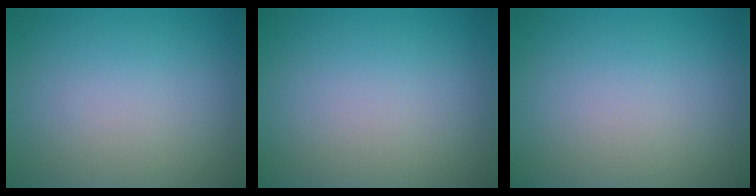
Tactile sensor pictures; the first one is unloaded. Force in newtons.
{"total": 0.0}
{"total": 0.0}